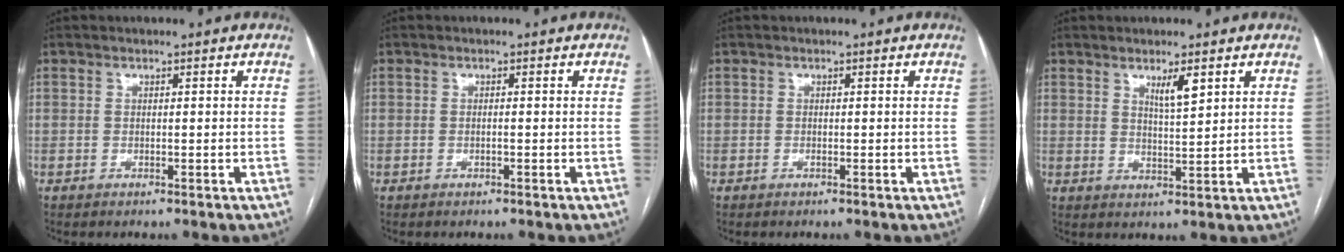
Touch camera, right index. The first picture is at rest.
{"total": 0.6, "force": [-0.2, 0.0, 0.6], "torque": [-0.011, 0.000, -0.002]}
{"total": 0.0}
{"total": 3.5, "force": [2.1, 0.3, 2.8], "torque": [-0.050, -0.006, 0.040]}